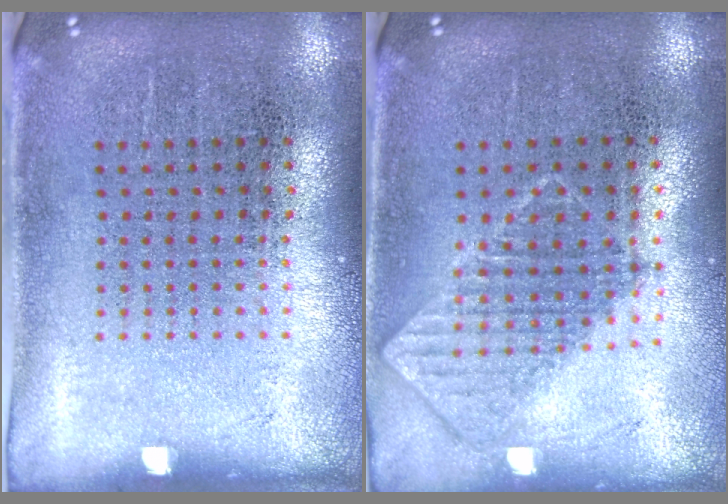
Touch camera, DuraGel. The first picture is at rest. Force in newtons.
{"total": 0.8, "press": 0.8, "slide": 0.1}